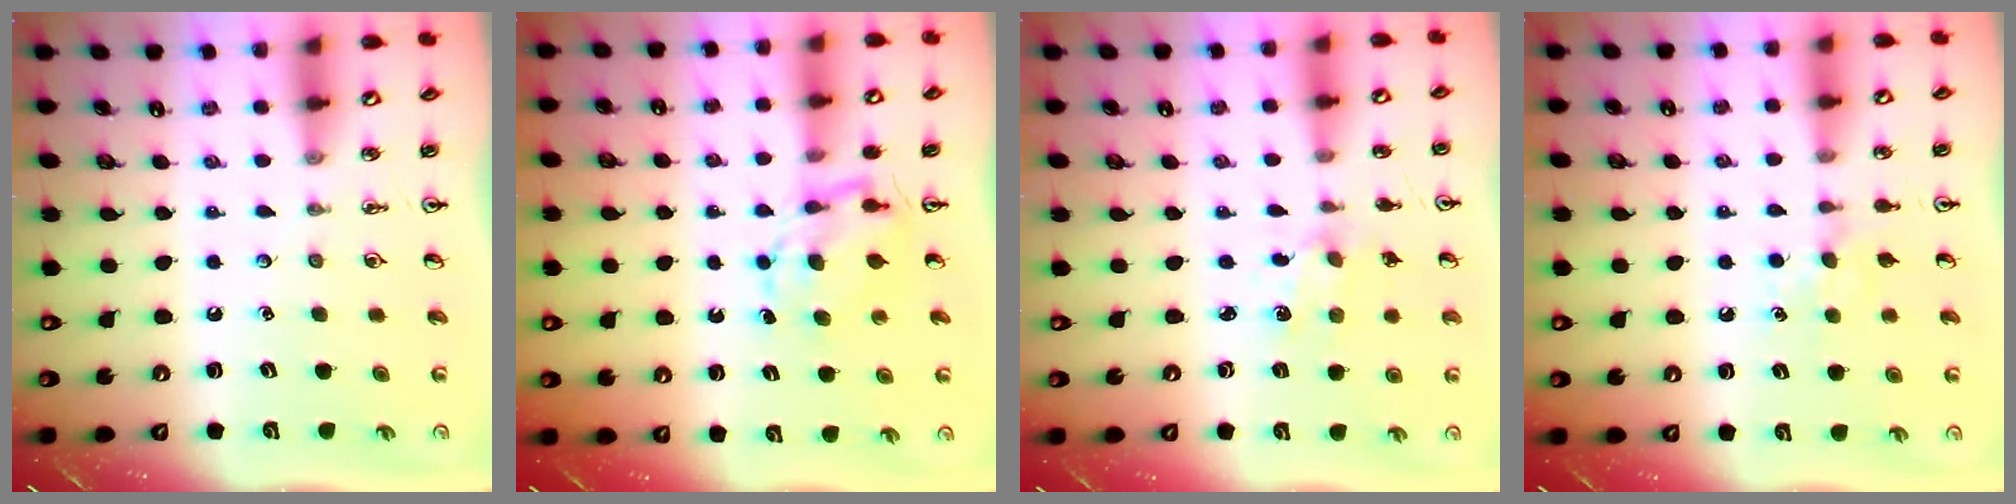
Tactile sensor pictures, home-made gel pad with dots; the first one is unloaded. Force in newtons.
{"total": 6.2, "press": 6.1, "slide": 0.6}
{"total": 1.7, "press": 1.7, "slide": 0.3}
{"total": 4.5, "press": 4.5, "slide": 0.7}